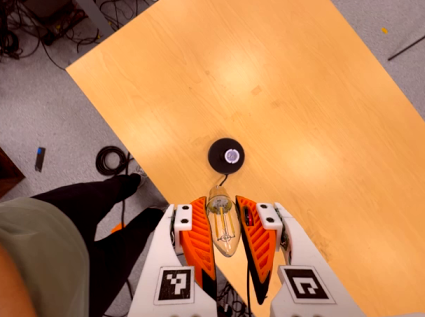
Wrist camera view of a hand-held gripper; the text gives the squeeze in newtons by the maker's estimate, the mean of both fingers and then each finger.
{"total": 19.7, "left": 21.5, "right": 18.0}